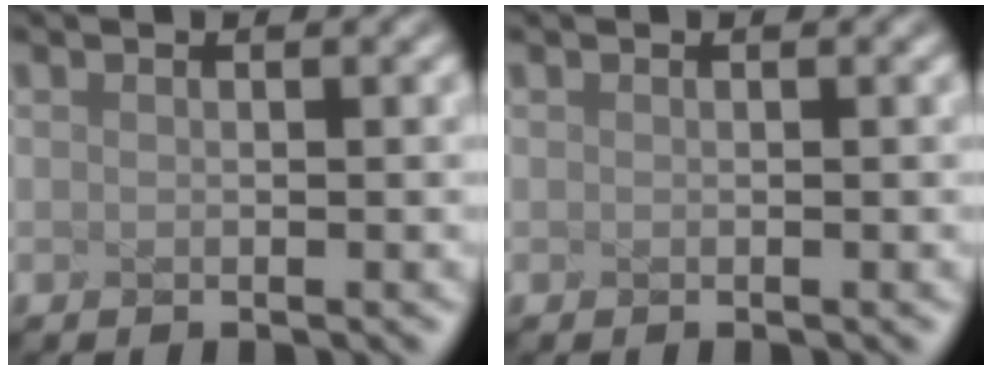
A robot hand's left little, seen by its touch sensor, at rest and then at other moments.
{"total": 0.0}